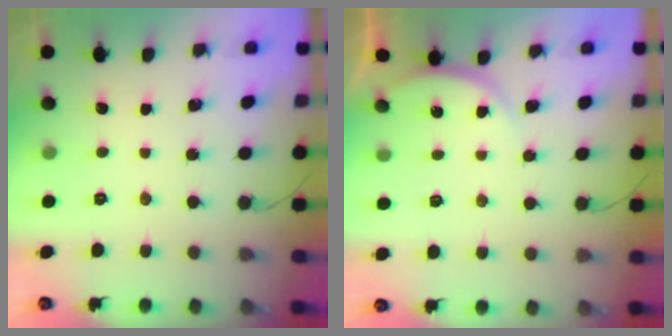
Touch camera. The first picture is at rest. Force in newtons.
{"total": 4.0, "press": 4.0, "slide": 0.6}